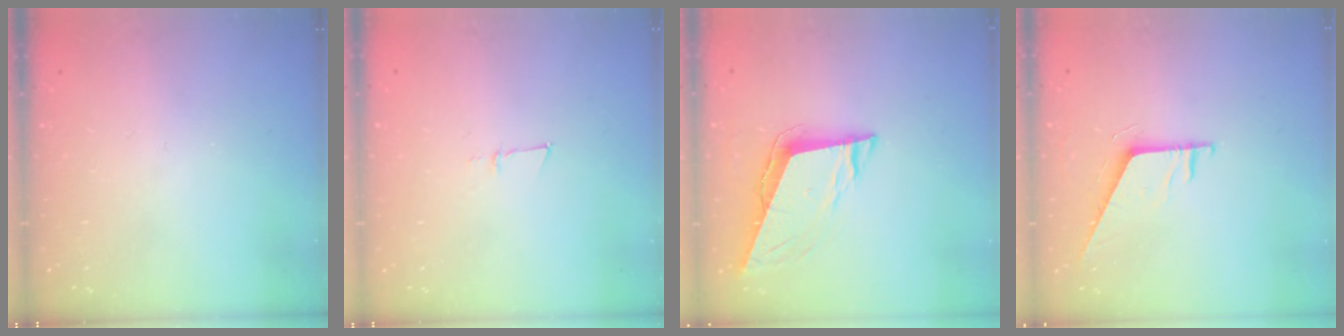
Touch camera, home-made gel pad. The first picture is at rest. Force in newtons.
{"total": 3.9, "press": 3.8, "slide": 0.9}
{"total": 9.1, "press": 8.5, "slide": 3.1}
{"total": 5.4, "press": 5.4, "slide": 0.5}